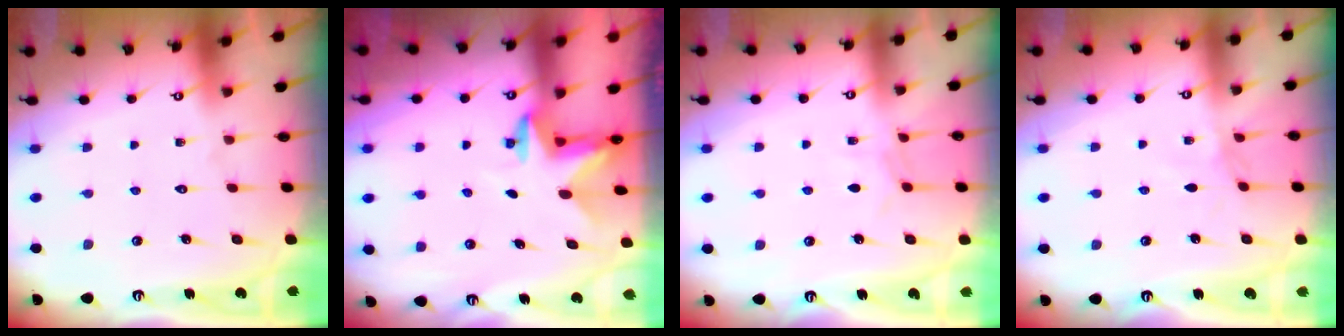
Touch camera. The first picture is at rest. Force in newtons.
{"total": 2.4, "press": 2.4, "slide": 0.4}
{"total": 3.4, "press": 3.4, "slide": 0.5}
{"total": 2.7, "press": 2.7, "slide": 0.4}